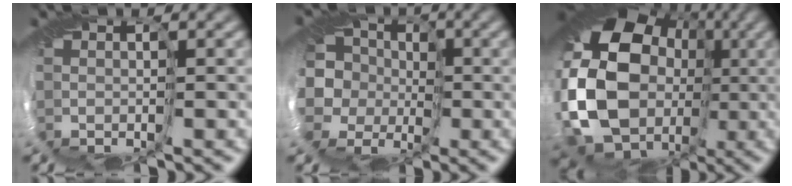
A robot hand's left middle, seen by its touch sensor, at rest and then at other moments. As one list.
[{"total": 7.8, "force": [-2.1, 7.1, 2.4], "torque": [-0.064, 0.014, -0.084]}, {"total": 18.9, "force": [-2.4, 15.9, 10.0], "torque": [-0.181, -0.029, -0.094]}]